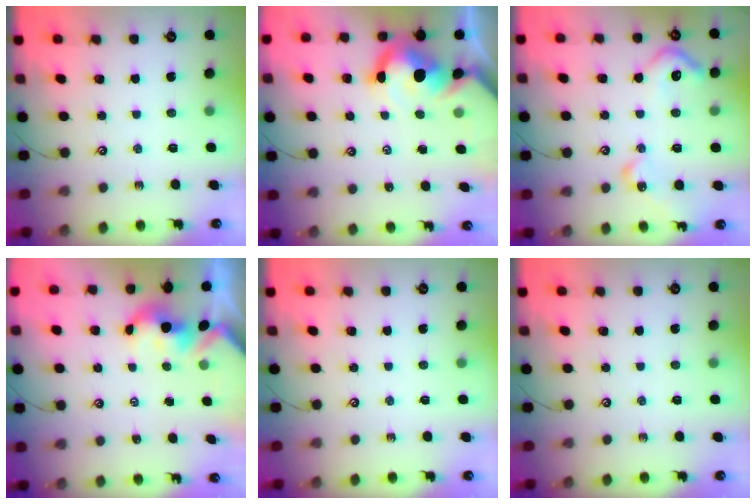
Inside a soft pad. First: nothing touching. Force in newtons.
{"total": 9.1, "press": 9.0, "slide": 1.2}
{"total": 8.9, "press": 8.8, "slide": 1.1}
{"total": 2.7, "press": 2.7, "slide": 0.6}
{"total": 0.0}
{"total": 0.0}